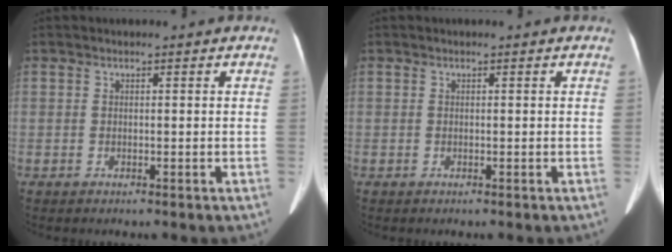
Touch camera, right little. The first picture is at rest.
{"total": 0.0}